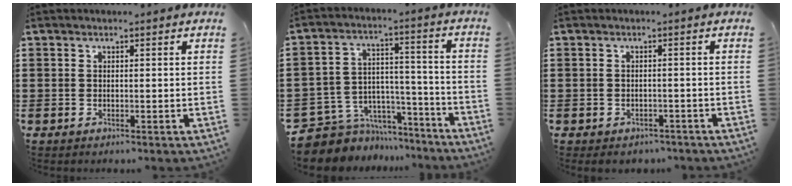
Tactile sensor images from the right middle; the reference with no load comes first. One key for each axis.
{"total": 6.6, "fx": -5.5, "fy": 3.6, "fz": 0.5, "tx": -0.026, "ty": 0.006, "tz": -0.107}
{"total": 1.0, "fx": -0.9, "fy": 0.5, "fz": 0.0, "tx": -0.004, "ty": -0.001, "tz": -0.020}